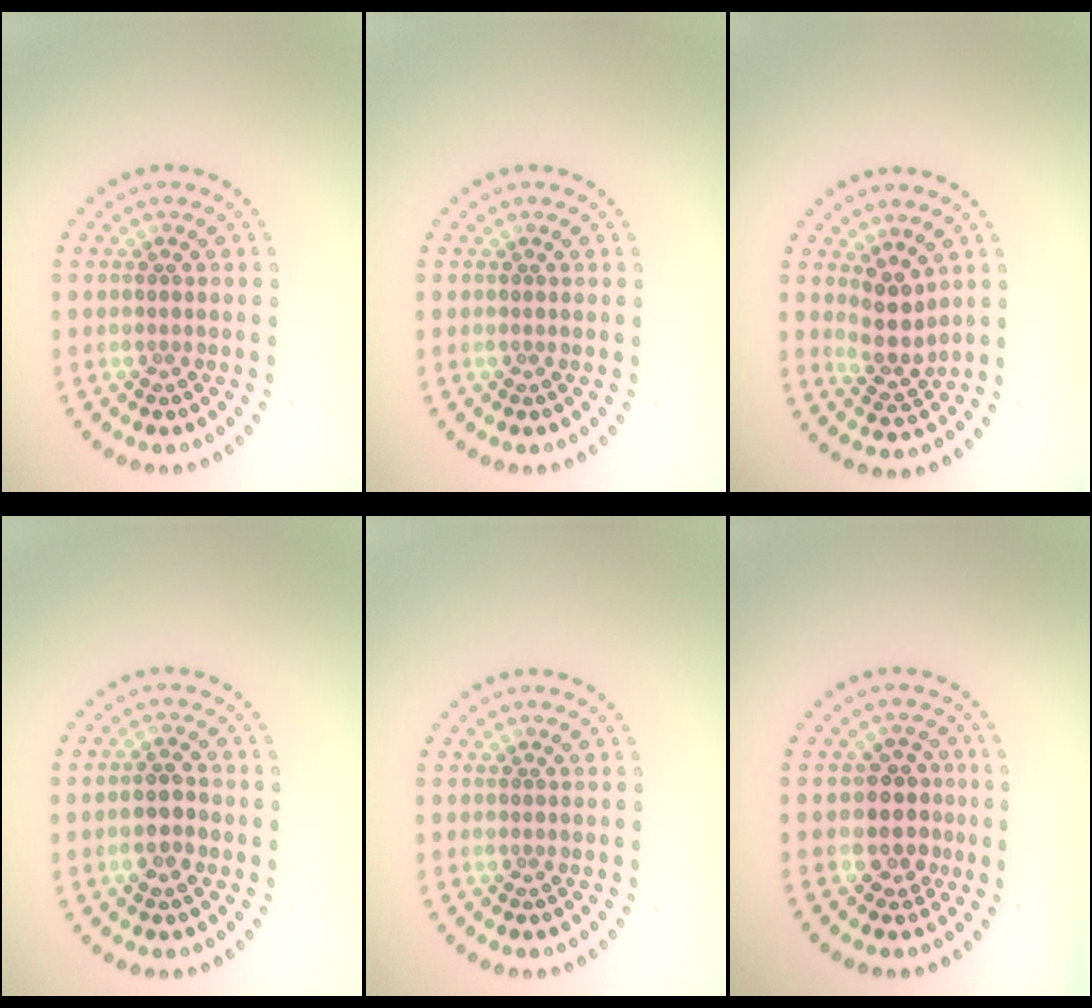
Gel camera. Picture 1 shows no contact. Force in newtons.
{"total": 0.0}
{"total": 2.8, "press": 2.3, "slide": 1.6}
{"total": 2.2, "press": 2.2, "slide": 0.2}
{"total": 0.0}
{"total": 3.2, "press": 2.7, "slide": 1.6}